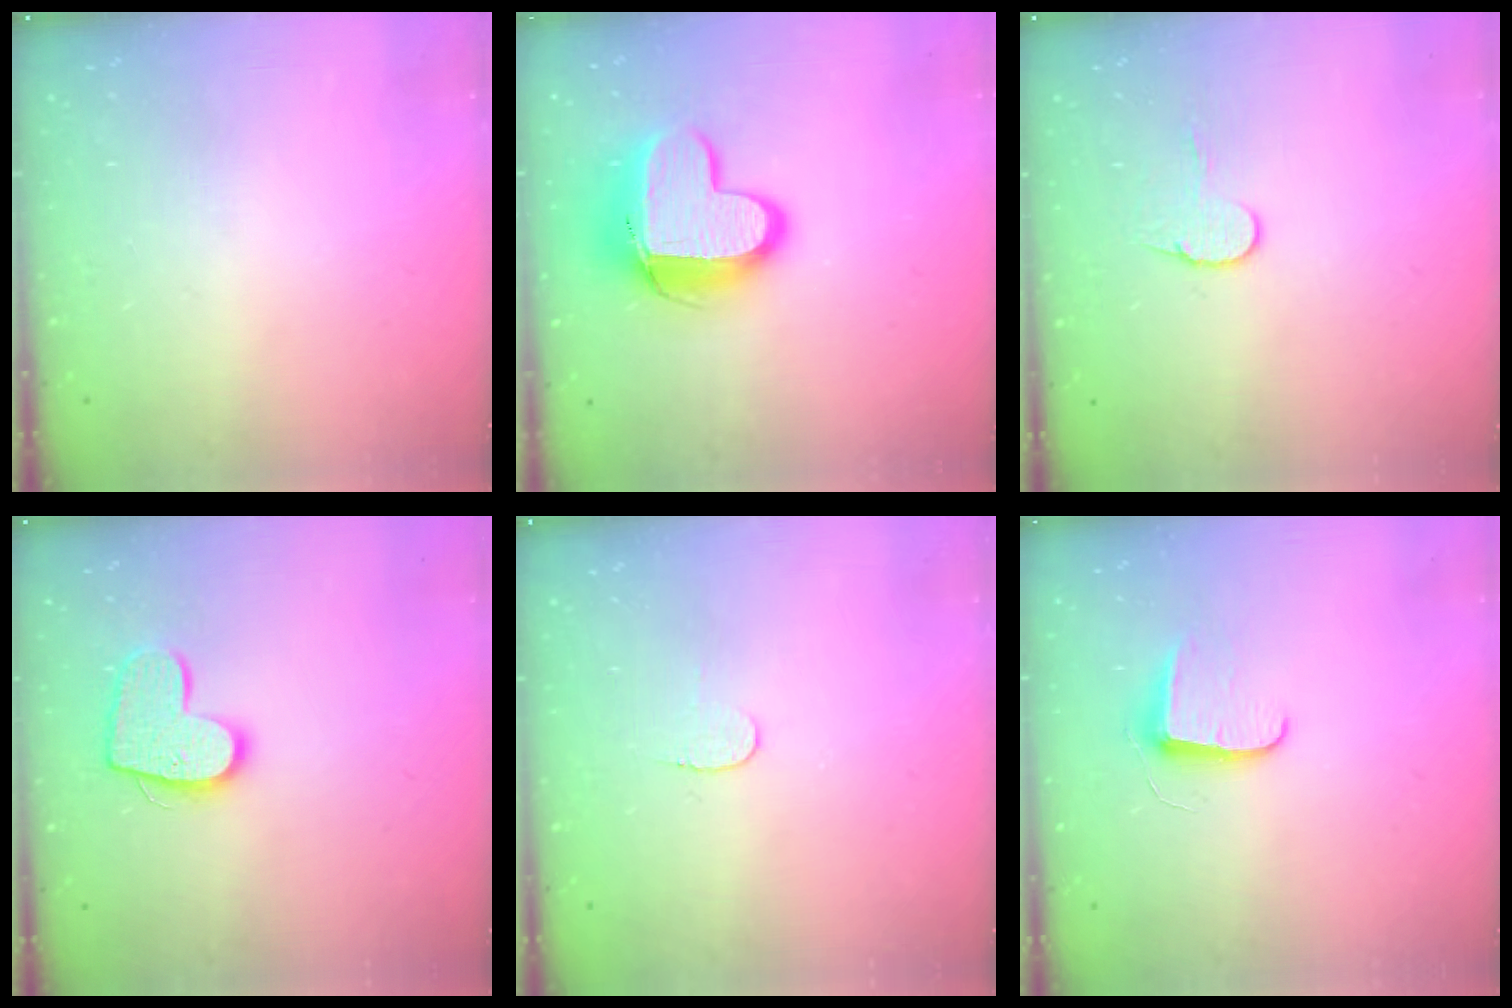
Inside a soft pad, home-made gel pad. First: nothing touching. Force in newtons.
{"total": 15.6, "press": 15.5, "slide": 1.5}
{"total": 7.3, "press": 7.3, "slide": 0.4}
{"total": 13.0, "press": 13.0, "slide": 0.9}
{"total": 3.7, "press": 3.7, "slide": 0.3}
{"total": 7.3, "press": 7.3, "slide": 0.4}